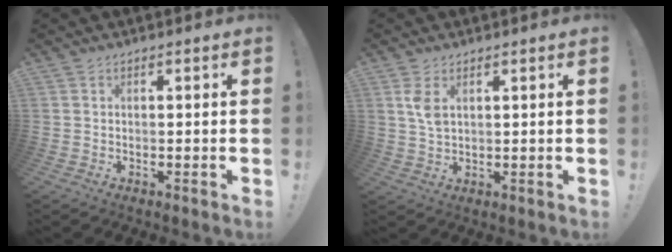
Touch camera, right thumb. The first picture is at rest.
{"total": 4.6, "force": [1.7, 2.4, 3.6], "torque": [-0.069, -0.004, 0.028]}